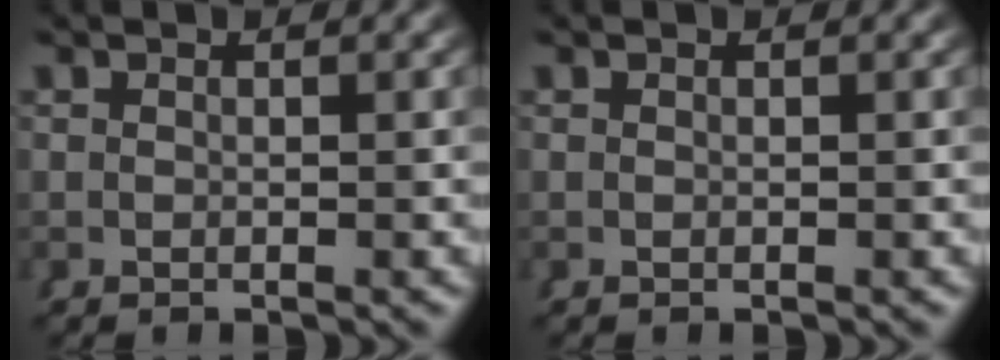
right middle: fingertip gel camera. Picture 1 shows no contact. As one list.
[{"total": 0.0}]